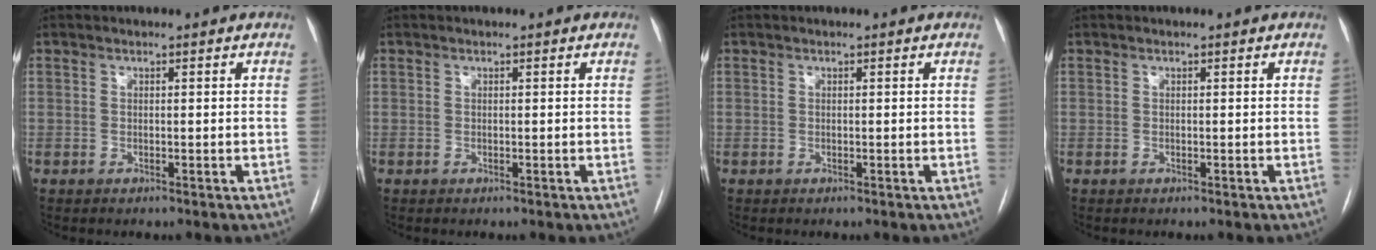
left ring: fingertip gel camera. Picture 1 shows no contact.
{"total": 0.0}
{"total": 0.0}
{"total": 0.0}